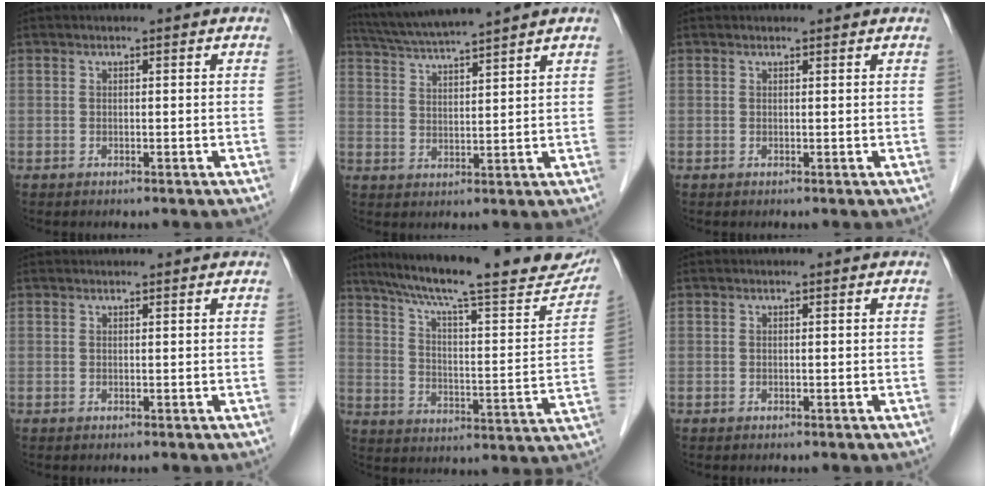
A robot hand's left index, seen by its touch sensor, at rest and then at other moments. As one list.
[{"total": 9.4, "force": [8.5, -1.4, 3.9], "torque": [-0.073, 0.018, 0.147]}, {"total": 1.0, "force": [1.0, 0.2, 0.0], "torque": [-0.011, 0.007, 0.013]}, {"total": 2.1, "force": [2.0, 0.2, 0.3], "torque": [-0.007, 0.025, 0.029]}, {"total": 26.9, "force": [22.2, 4.4, 14.5], "torque": [-0.222, -0.009, 0.293]}, {"total": 0.0}]